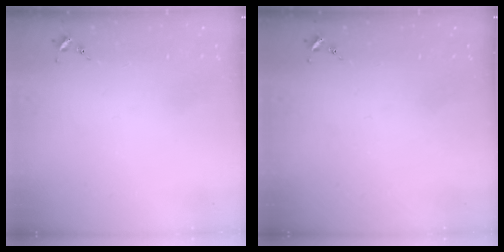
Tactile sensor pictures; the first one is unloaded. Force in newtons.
{"total": 0.0}